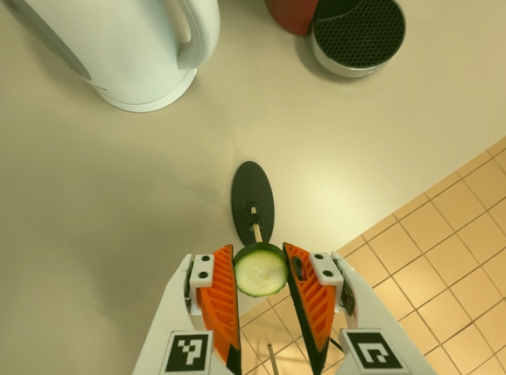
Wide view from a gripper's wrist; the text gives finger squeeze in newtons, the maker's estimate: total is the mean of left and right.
{"total": 9.4, "left": 9.3, "right": 9.5}